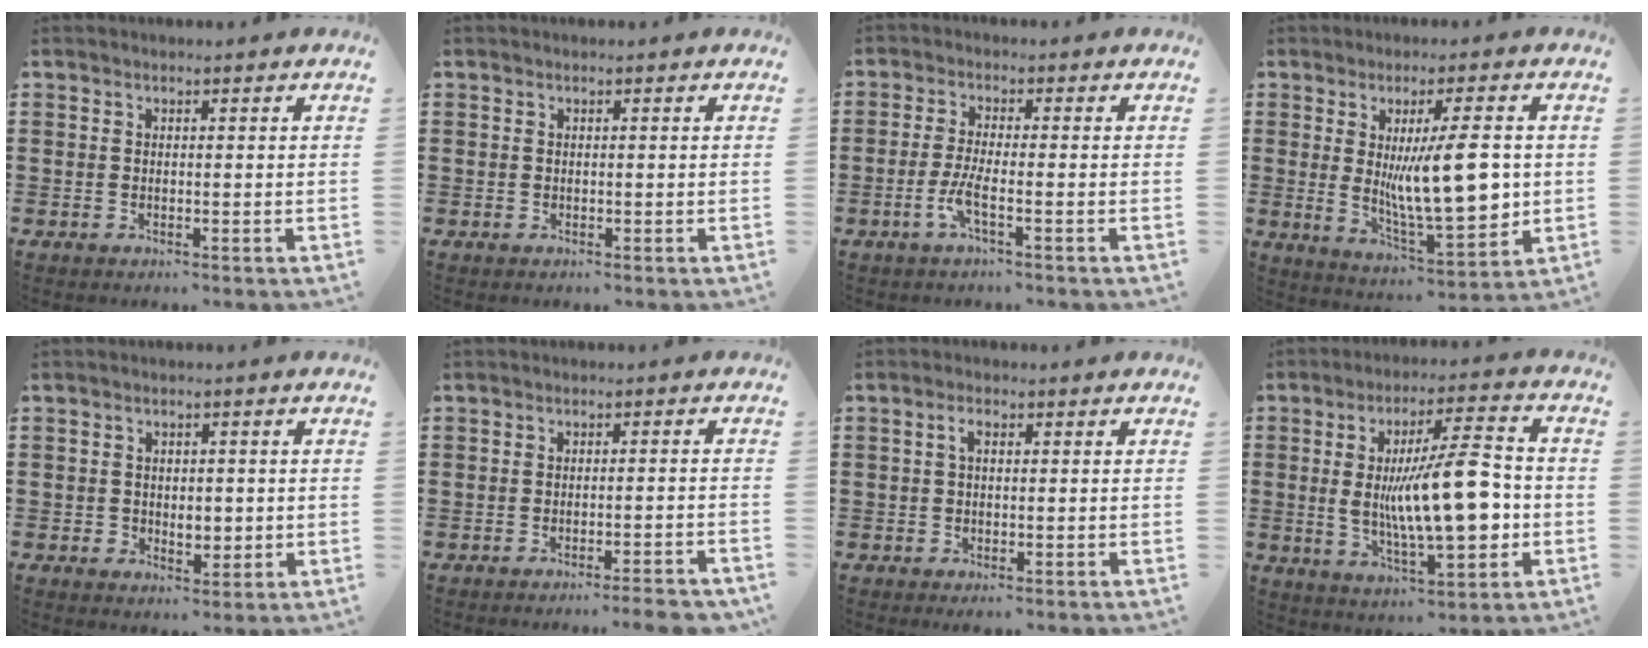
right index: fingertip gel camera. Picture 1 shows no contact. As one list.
[{"total": 0.0}, {"total": 4.0, "force": [-1.9, 0.3, 3.5], "torque": [-0.080, -0.012, -0.040]}, {"total": 13.3, "force": [0.9, 4.1, 12.6], "torque": [-0.203, -0.015, 0.014]}, {"total": 2.7, "force": [-0.1, 2.2, 1.5], "torque": [-0.029, 0.005, -0.006]}, {"total": 3.2, "force": [-2.7, -0.2, 1.7], "torque": [-0.027, -0.005, -0.051]}, {"total": 1.7, "force": [0.1, 0.6, 1.6], "torque": [-0.030, 0.004, 0.000]}, {"total": 15.4, "force": [-0.8, 5.0, 14.6], "torque": [-0.234, -0.003, -0.010]}]